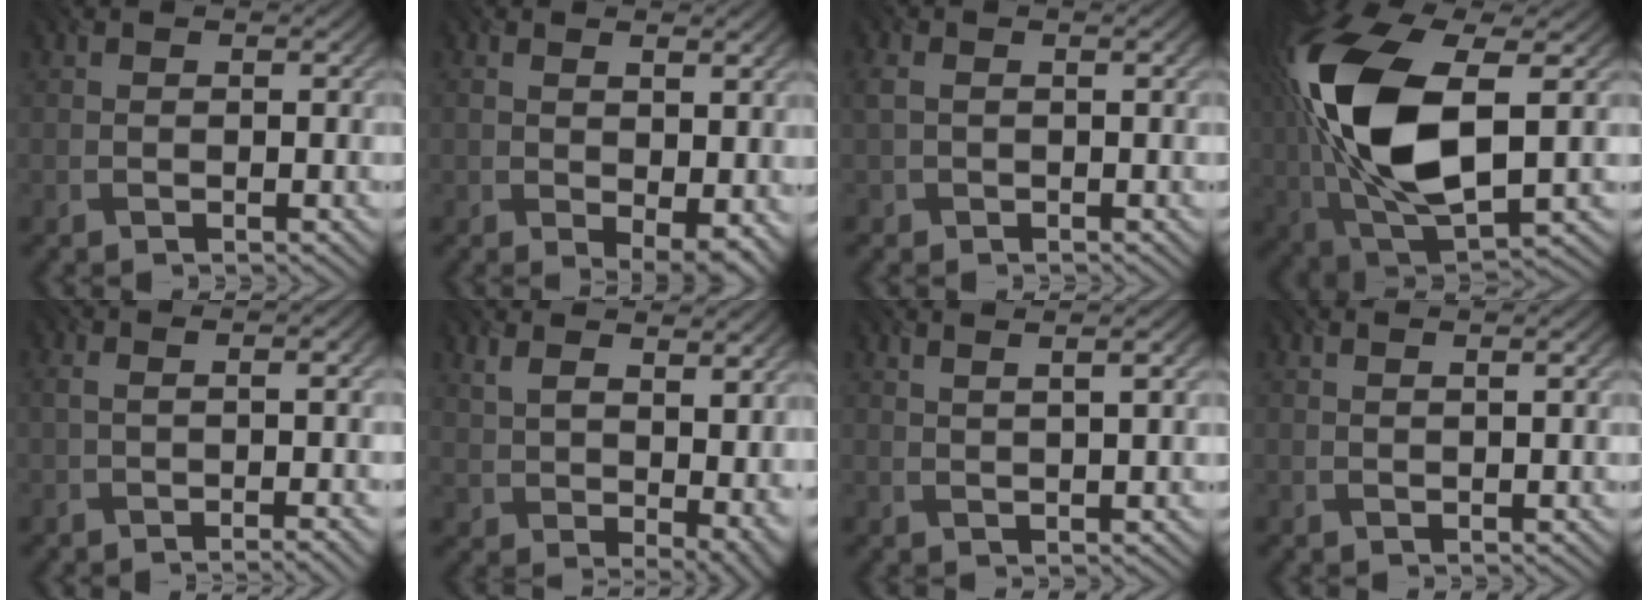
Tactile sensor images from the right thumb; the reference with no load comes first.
{"total": 4.7, "force": [0.7, 2.1, 4.2], "torque": [-0.077, -0.023, 0.032]}
{"total": 2.6, "force": [0.7, 1.4, 2.1], "torque": [-0.051, 0.006, 0.009]}
{"total": 17.8, "force": [1.5, 8.7, 15.5], "torque": [-0.364, 0.005, 0.029]}
{"total": 5.3, "force": [-0.6, 1.7, 5.0], "torque": [-0.054, -0.003, -0.009]}
{"total": 10.1, "force": [4.7, 5.0, 7.3], "torque": [-0.126, -0.006, 0.105]}
{"total": 3.9, "force": [2.0, 0.7, 3.2], "torque": [-0.039, 0.014, 0.023]}
{"total": 1.1, "force": [0.6, 0.0, 1.0], "torque": [-0.019, 0.009, 0.008]}